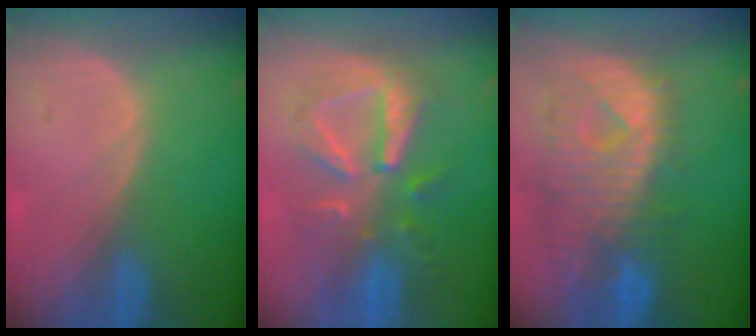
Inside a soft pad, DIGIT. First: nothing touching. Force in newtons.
{"total": 8.3, "press": 8.2, "slide": 0.8}
{"total": 10.9, "press": 9.7, "slide": 5.1}